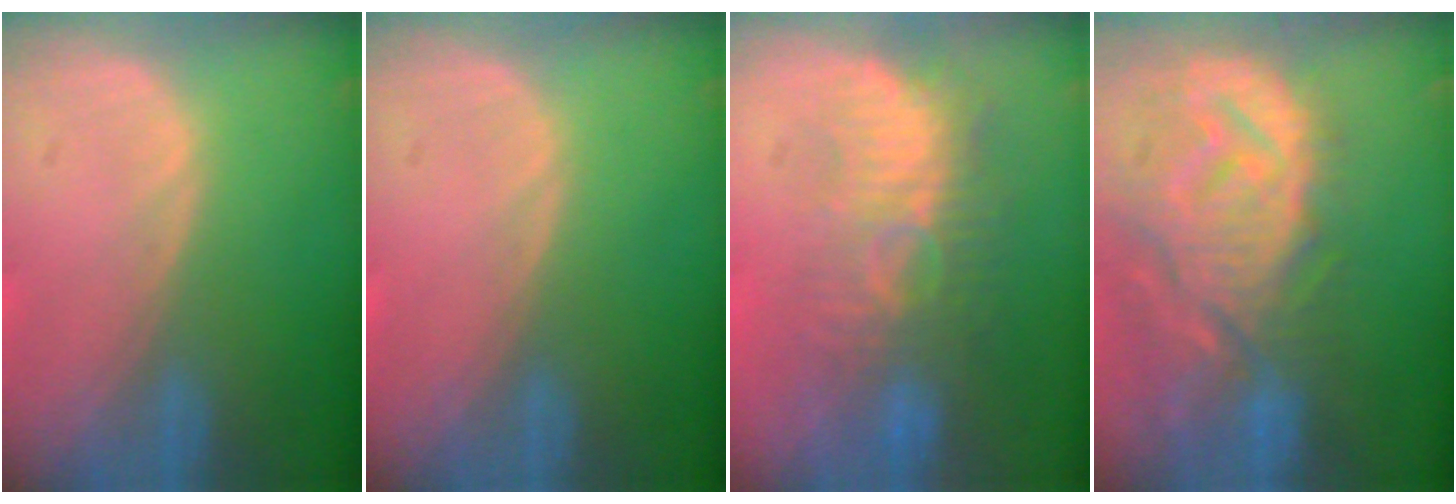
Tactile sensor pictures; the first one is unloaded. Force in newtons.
{"total": 0.0}
{"total": 9.1, "press": 8.5, "slide": 3.3}
{"total": 13.3, "press": 11.6, "slide": 6.4}